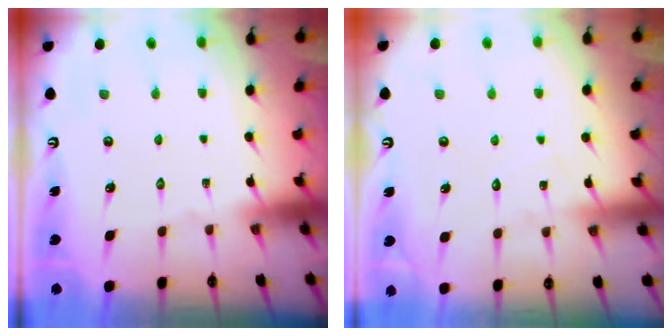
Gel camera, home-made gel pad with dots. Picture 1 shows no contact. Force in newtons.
{"total": 5.7, "press": 5.7, "slide": 0.3}